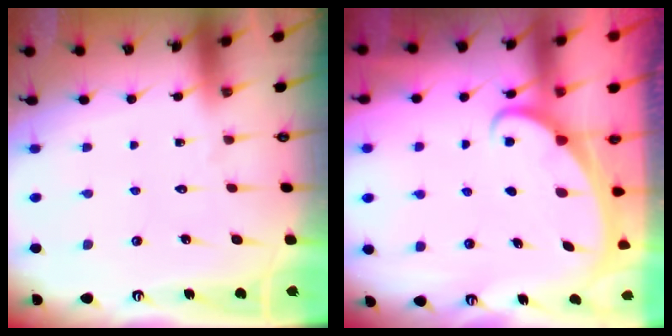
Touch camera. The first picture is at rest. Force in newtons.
{"total": 2.3, "press": 2.3, "slide": 0.3}